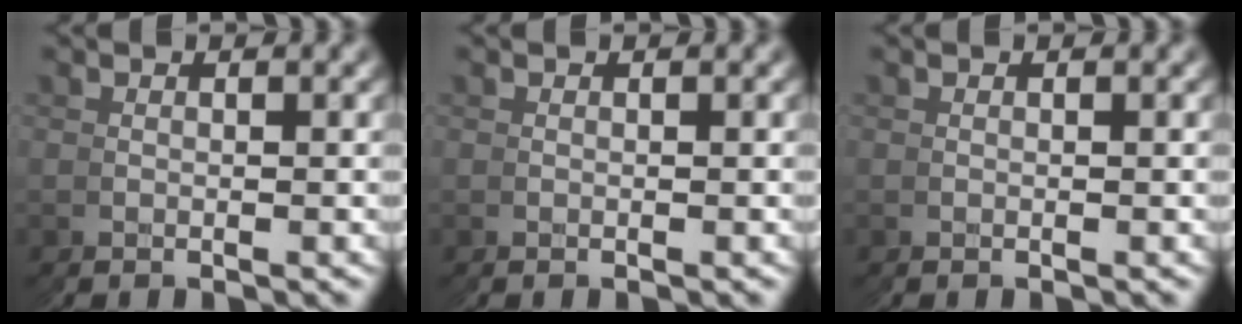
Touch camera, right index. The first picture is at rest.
{"total": 0.0}
{"total": 0.0}